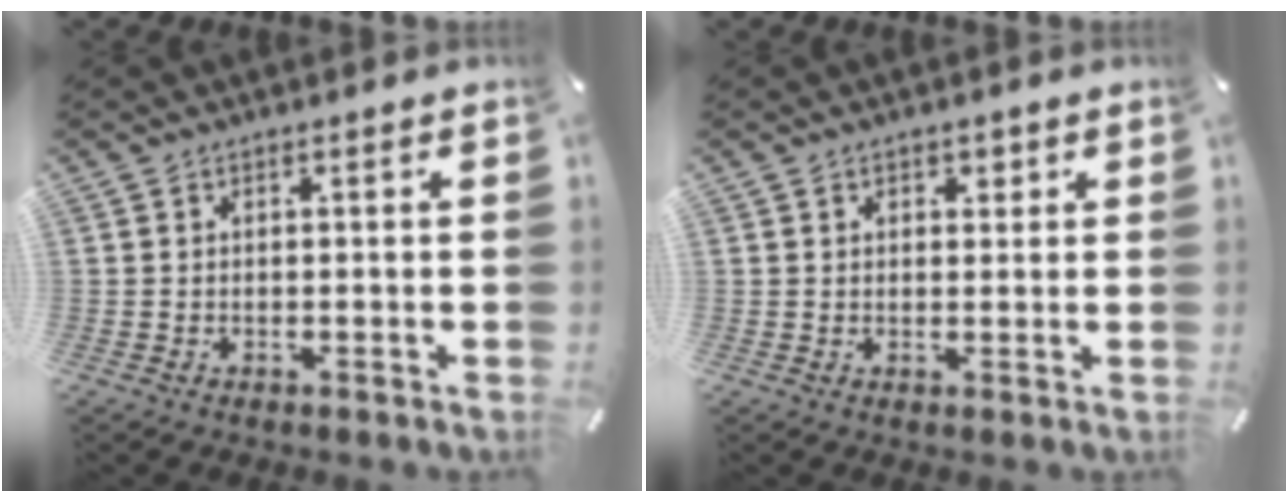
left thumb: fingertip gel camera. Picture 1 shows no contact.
{"total": 1.7, "force": [0.8, 1.3, 0.6], "torque": [0.002, -0.001, 0.009]}